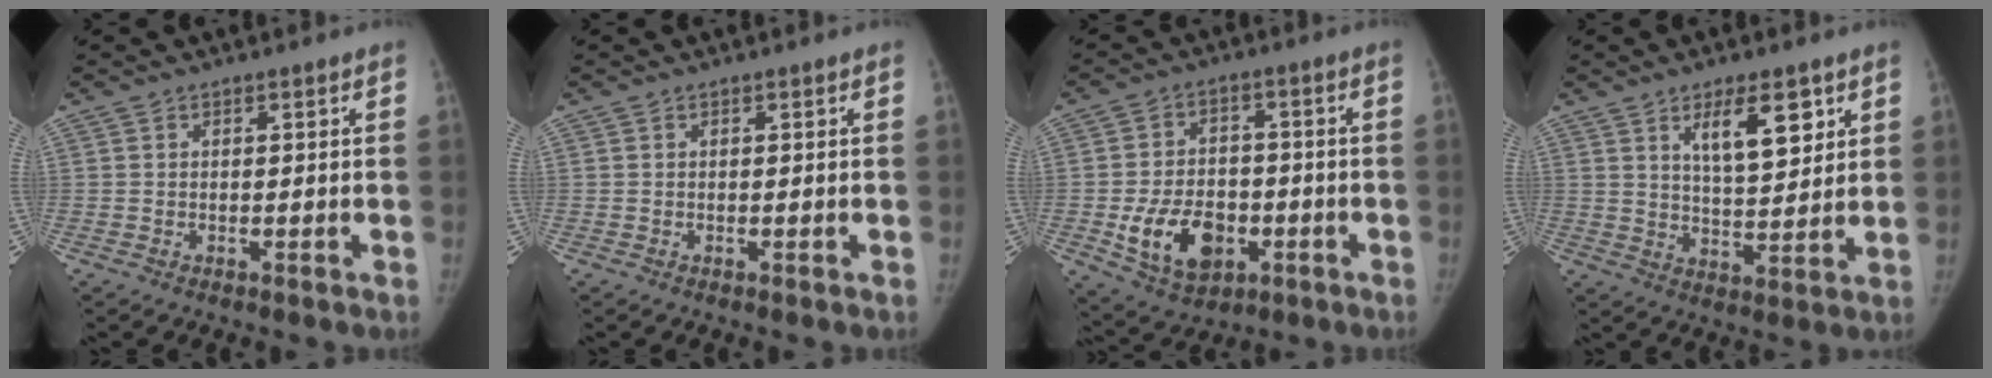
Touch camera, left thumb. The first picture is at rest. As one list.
[{"total": 0.0}, {"total": 12.7, "force": [-3.8, 9.0, 8.2], "torque": [-0.114, 0.014, -0.054]}, {"total": 10.2, "force": [4.9, 4.0, 7.9], "torque": [-0.103, -0.034, 0.085]}]